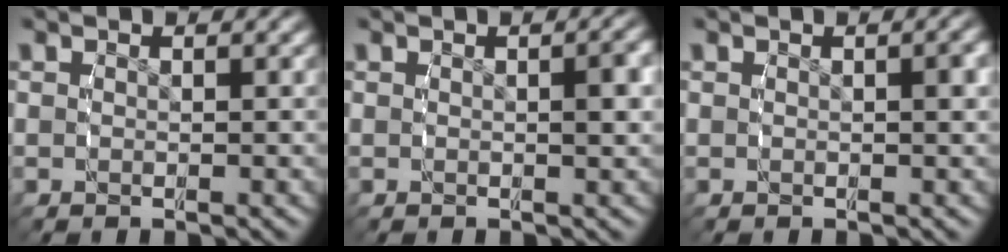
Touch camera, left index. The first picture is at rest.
{"total": 1.6, "force": [0.2, 0.1, 1.6], "torque": [-0.024, 0.004, 0.004]}
{"total": 0.9, "force": [0.1, 0.0, 0.9], "torque": [-0.012, 0.003, 0.003]}